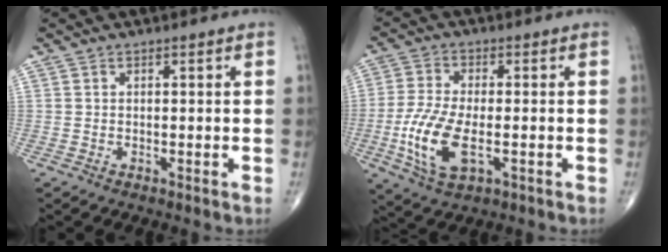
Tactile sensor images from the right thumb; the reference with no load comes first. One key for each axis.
{"total": 11.2, "fx": -2.7, "fy": 5.1, "fz": 9.6, "tx": -0.209, "ty": -0.003, "tz": -0.049}